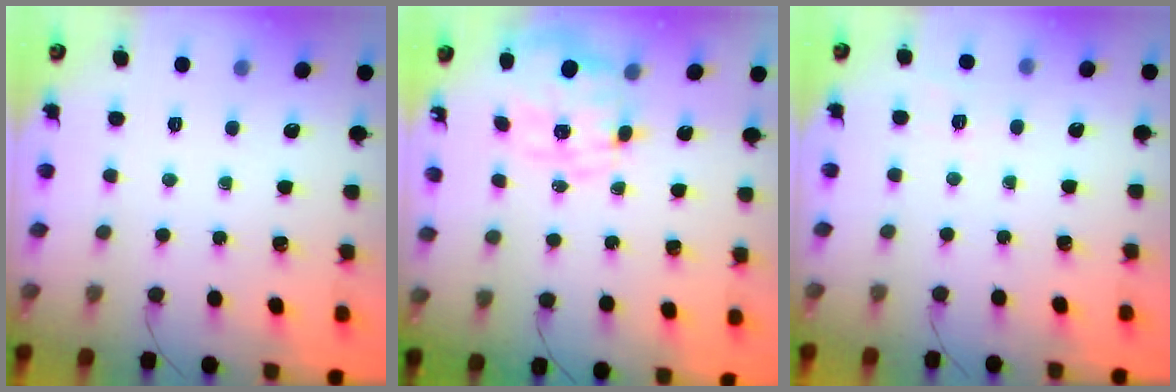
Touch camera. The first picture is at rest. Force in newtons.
{"total": 3.7, "press": 3.3, "slide": 1.8}
{"total": 4.3, "press": 3.9, "slide": 1.8}